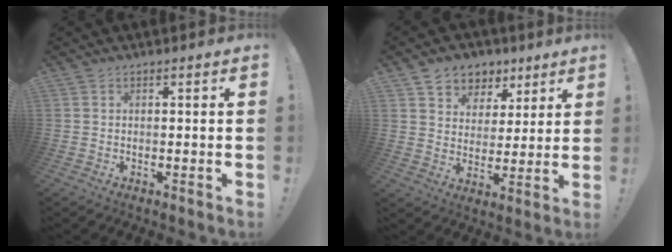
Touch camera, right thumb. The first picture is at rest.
{"total": 7.6, "force": [4.6, 5.9, 0.9], "torque": [-0.012, -0.036, 0.094]}